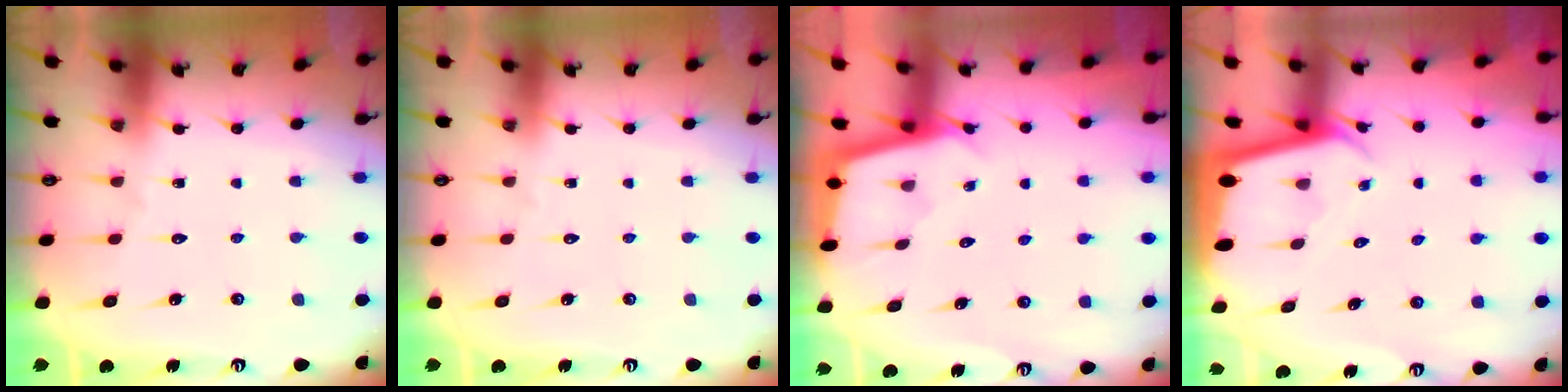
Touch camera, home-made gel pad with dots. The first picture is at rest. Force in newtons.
{"total": 0.0}
{"total": 2.4, "press": 2.4, "slide": 0.1}
{"total": 2.1, "press": 2.1, "slide": 0.1}